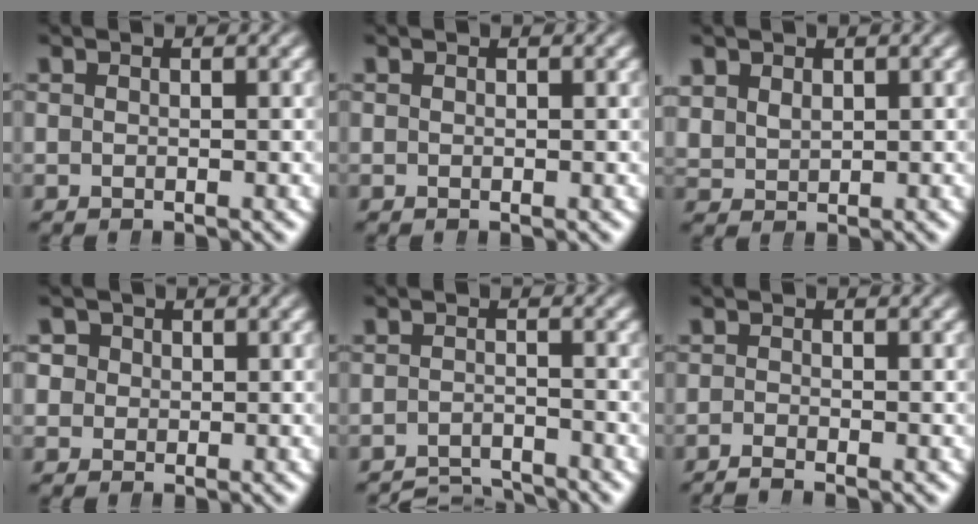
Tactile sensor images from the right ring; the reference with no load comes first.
{"total": 0.0}
{"total": 2.1, "force": [1.1, 1.6, 0.7], "torque": [-0.026, -0.013, 0.039]}
{"total": 3.9, "force": [1.1, 3.4, 1.6], "torque": [-0.030, 0.003, 0.018]}
{"total": 4.8, "force": [-4.8, 0.5, 0.3], "torque": [0.013, -0.018, -0.076]}
{"total": 1.6, "force": [-1.6, -0.1, 0.1], "torque": [0.006, -0.005, -0.028]}